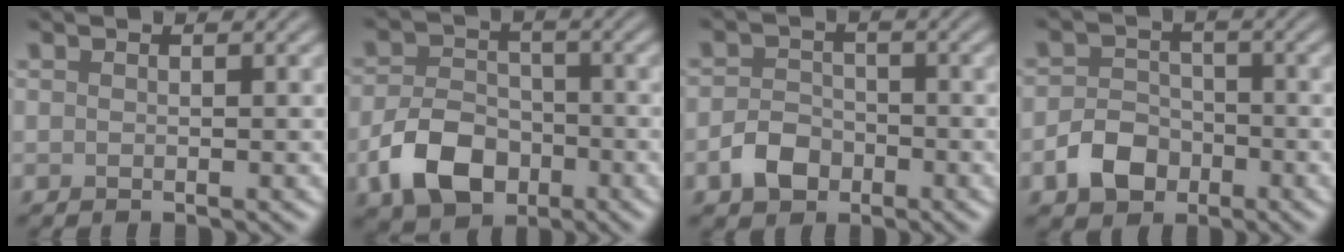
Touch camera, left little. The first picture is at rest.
{"total": 6.0, "force": [-2.7, 4.1, 3.5], "torque": [-0.067, -0.002, -0.055]}
{"total": 3.1, "force": [-1.6, 2.2, 1.4], "torque": [-0.022, 0.006, -0.036]}
{"total": 3.8, "force": [-1.9, 2.8, 1.7], "torque": [-0.030, 0.003, -0.041]}